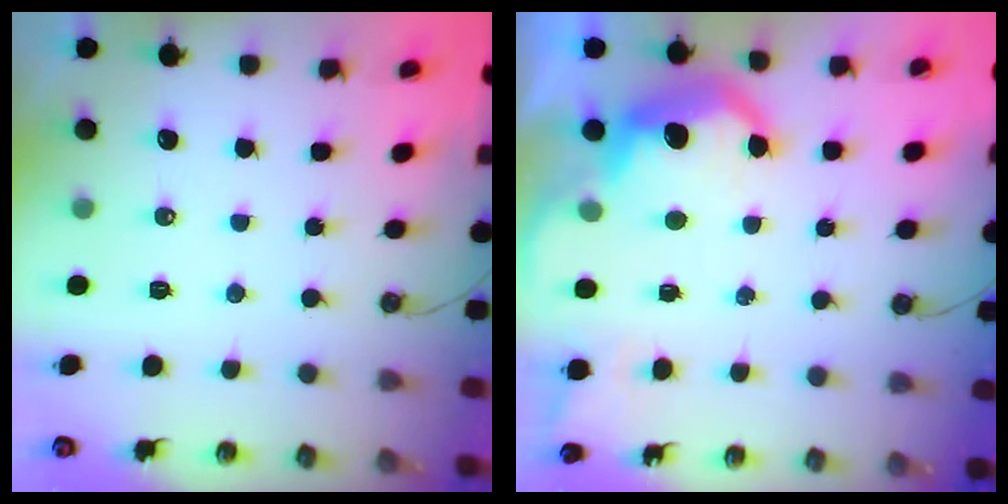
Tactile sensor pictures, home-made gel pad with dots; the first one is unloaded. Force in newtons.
{"total": 9.7, "press": 9.7, "slide": 0.9}